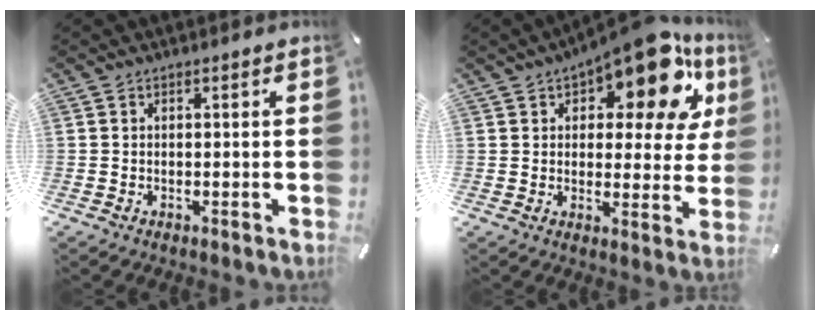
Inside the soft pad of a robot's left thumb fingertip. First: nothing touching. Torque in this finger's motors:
{"motor_torque": [2.41, 2.60, 1.42, -1.35, 0.04]}